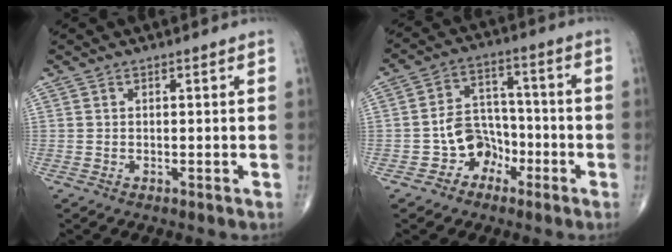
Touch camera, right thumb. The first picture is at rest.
{"total": 8.1, "force": [-3.8, 6.4, 3.1], "torque": [-0.012, 0.046, -0.070]}